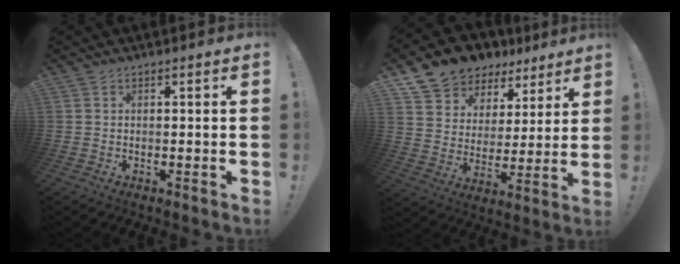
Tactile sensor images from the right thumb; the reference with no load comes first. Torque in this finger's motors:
{"motor_torque": [-0.14, 1.14, 0.22, 0.18, 0.05]}